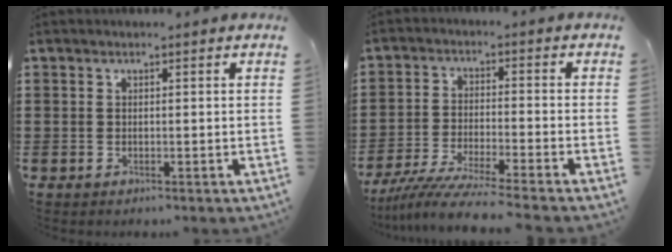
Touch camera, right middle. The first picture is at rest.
{"total": 6.5, "force": [-5.9, -0.5, 2.7], "torque": [-0.060, -0.020, -0.115]}